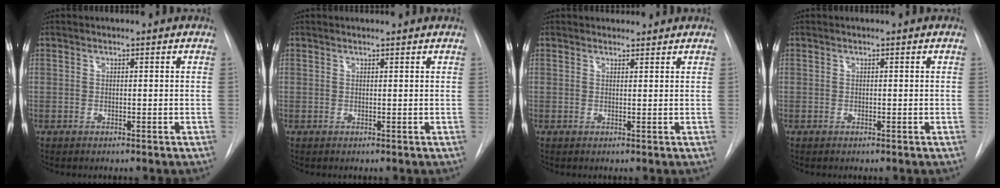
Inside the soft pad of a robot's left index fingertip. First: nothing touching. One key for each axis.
{"total": 1.9, "fx": 1.8, "fy": 0.1, "fz": 0.3, "tx": -0.009, "ty": 0.012, "tz": 0.024}
{"total": 2.5, "fx": 2.4, "fy": 0.8, "fz": 0.1, "tx": -0.003, "ty": 0.013, "tz": 0.033}
{"total": 0.0}